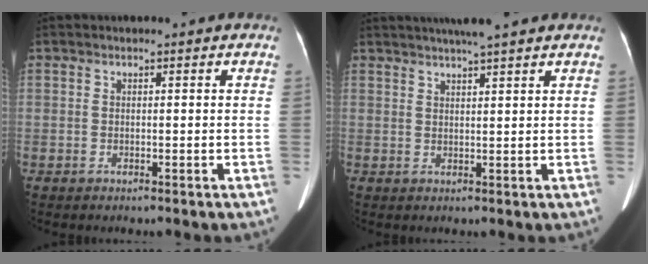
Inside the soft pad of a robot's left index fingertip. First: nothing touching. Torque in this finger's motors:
{"motor_torque": [0.04, -0.05, 0.02, 0.04]}